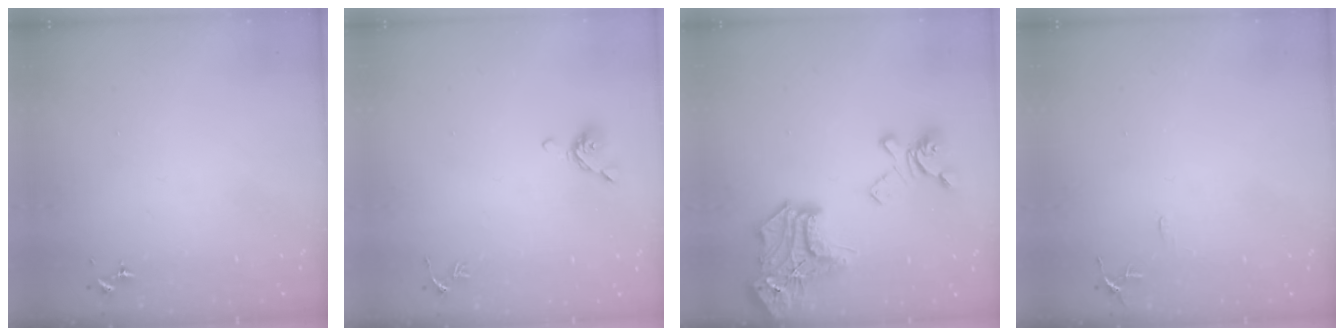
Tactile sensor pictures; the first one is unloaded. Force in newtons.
{"total": 7.2, "press": 7.1, "slide": 1.2}
{"total": 24.6, "press": 24.6, "slide": 0.7}
{"total": 5.3, "press": 5.2, "slide": 0.6}